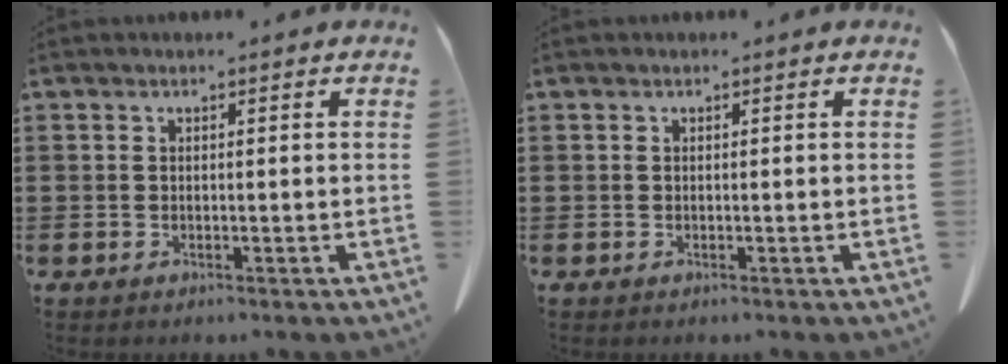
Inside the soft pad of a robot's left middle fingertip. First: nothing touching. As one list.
[{"total": 0.0}]